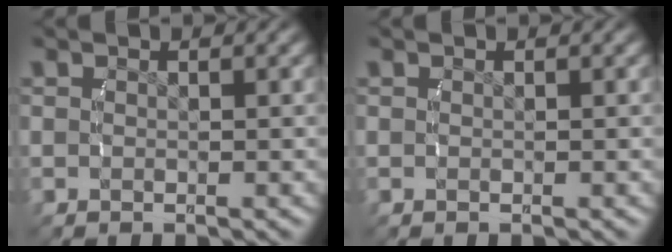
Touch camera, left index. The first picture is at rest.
{"total": 0.0}